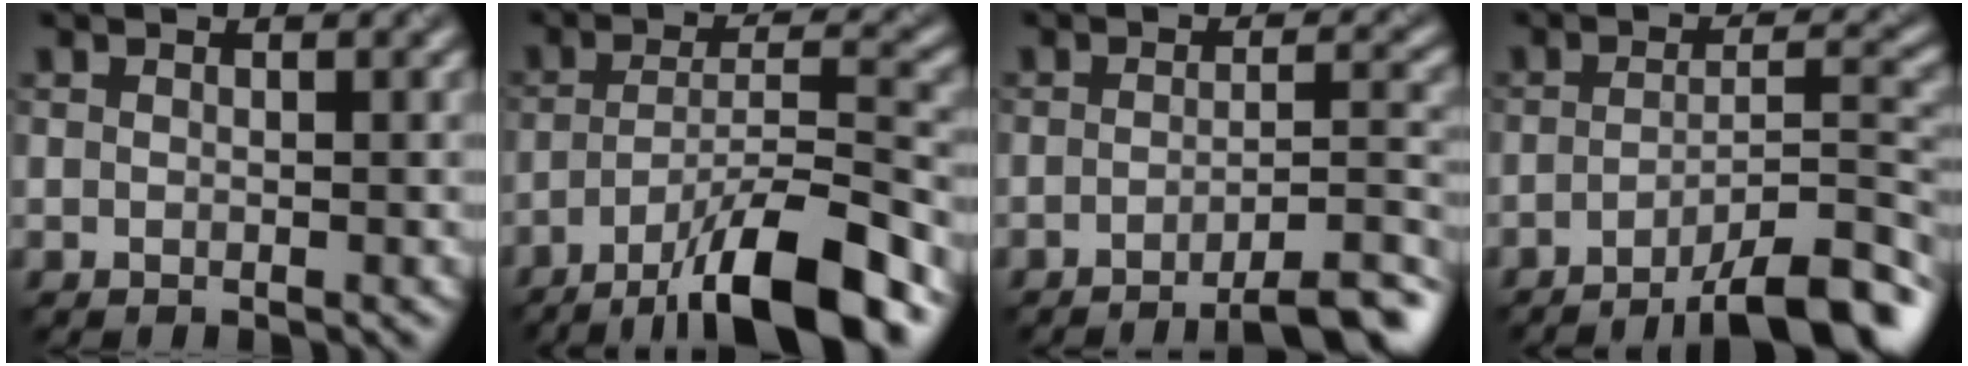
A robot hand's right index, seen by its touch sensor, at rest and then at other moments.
{"total": 10.9, "force": [-7.1, 2.4, 8.0], "torque": [-0.122, 0.012, -0.122]}
{"total": 6.6, "force": [-4.7, 1.3, 4.5], "torque": [-0.046, 0.011, -0.067]}
{"total": 8.9, "force": [-5.9, 2.0, 6.4], "torque": [-0.079, 0.009, -0.090]}